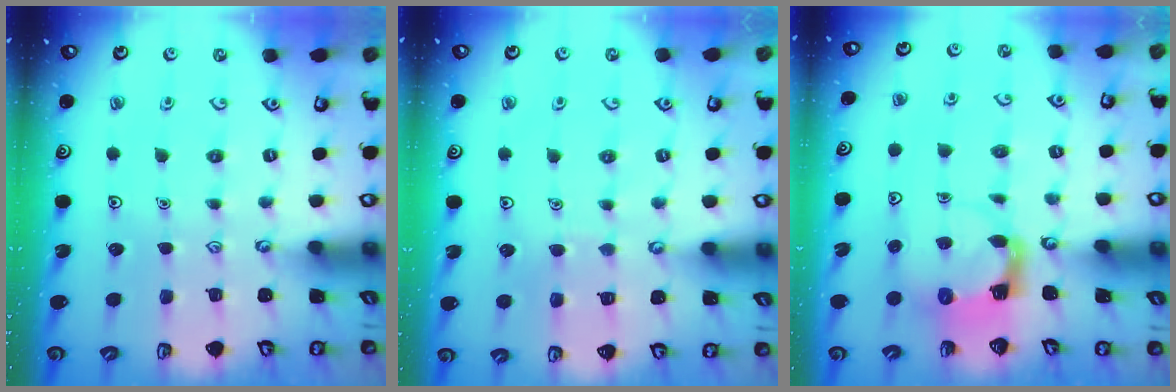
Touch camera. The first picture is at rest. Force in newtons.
{"total": 4.4, "press": 4.4, "slide": 0.4}
{"total": 3.9, "press": 3.8, "slide": 0.7}